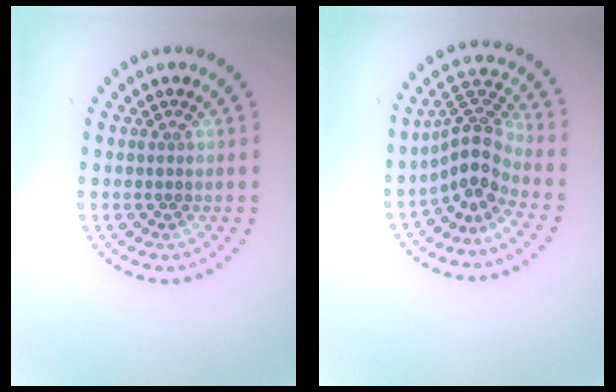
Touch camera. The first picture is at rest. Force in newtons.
{"total": 3.7, "press": 2.6, "slide": 2.7}